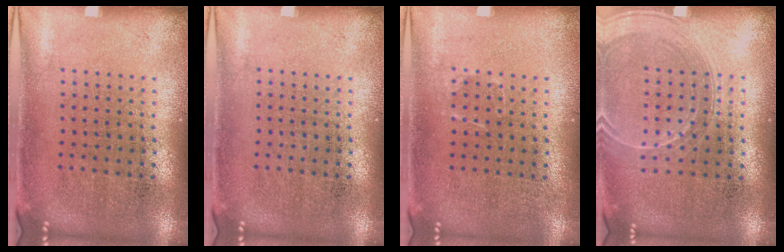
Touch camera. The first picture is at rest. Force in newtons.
{"total": 0.0}
{"total": 0.5, "press": 0.5, "slide": 0.2}
{"total": 1.5, "press": 1.5, "slide": 0.4}